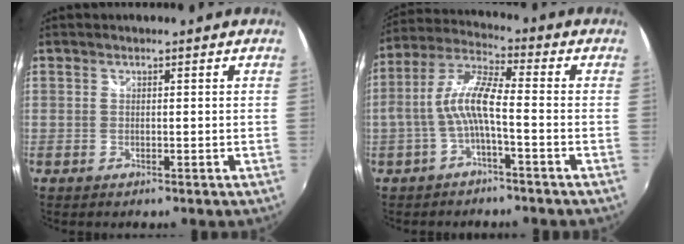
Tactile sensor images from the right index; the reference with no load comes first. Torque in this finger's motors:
{"motor_torque": [1.23, -0.04, 0.59, 0.20]}